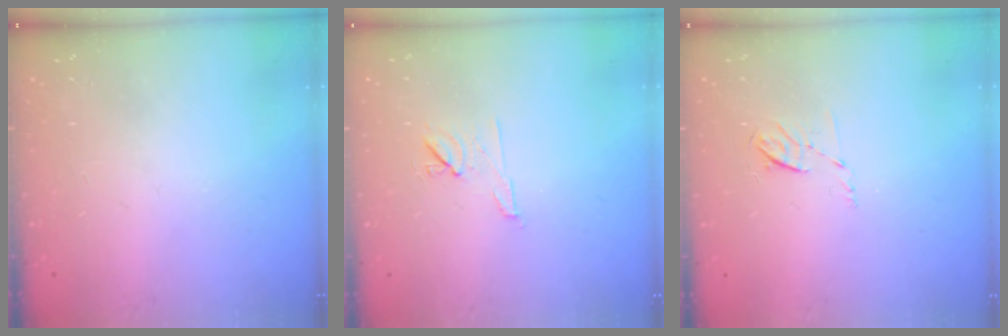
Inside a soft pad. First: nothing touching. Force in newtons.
{"total": 7.0, "press": 6.9, "slide": 0.9}
{"total": 4.4, "press": 4.2, "slide": 1.5}